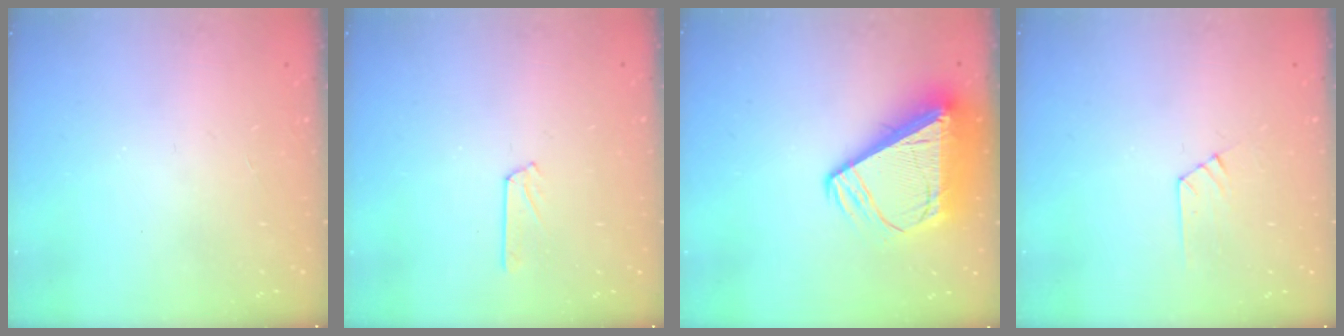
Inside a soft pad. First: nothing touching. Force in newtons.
{"total": 4.1, "press": 4.1, "slide": 0.5}
{"total": 14.3, "press": 14.2, "slide": 1.5}
{"total": 7.1, "press": 7.0, "slide": 0.7}